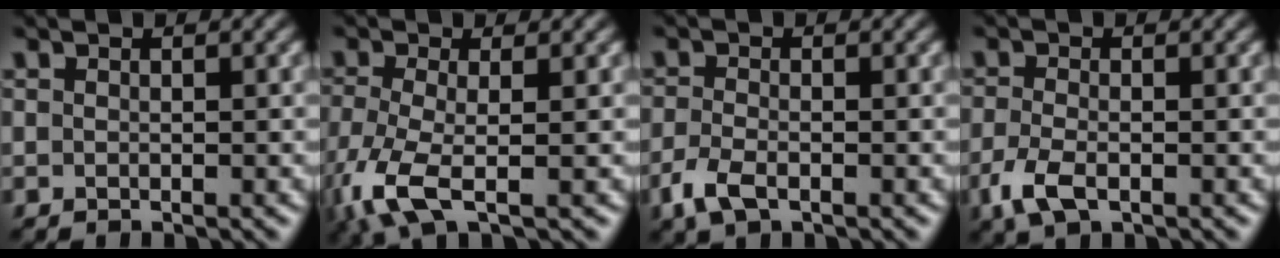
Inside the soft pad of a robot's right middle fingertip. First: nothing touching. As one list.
[{"total": 5.4, "force": [-2.4, 1.8, 4.5], "torque": [-0.119, -0.018, -0.056]}, {"total": 2.8, "force": [-1.6, 1.3, 1.9], "torque": [-0.051, -0.005, -0.038]}, {"total": 3.2, "force": [-1.6, 1.5, 2.4], "torque": [-0.062, -0.006, -0.037]}]